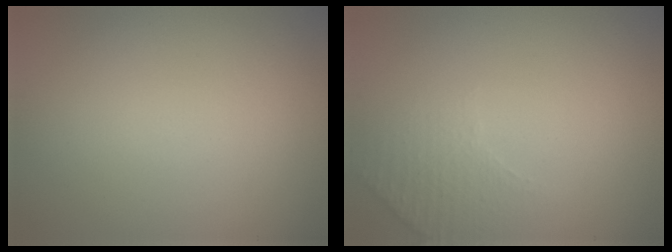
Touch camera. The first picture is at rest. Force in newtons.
{"total": 2.1, "press": 2.0, "slide": 0.5}